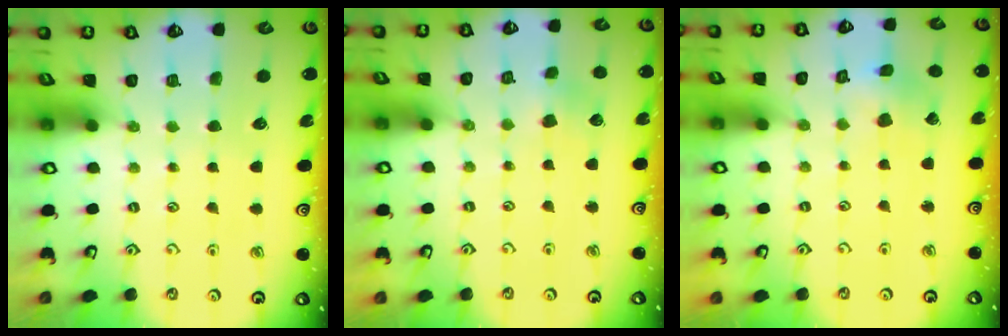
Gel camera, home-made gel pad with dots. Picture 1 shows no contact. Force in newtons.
{"total": 3.2, "press": 3.1, "slide": 0.5}
{"total": 2.6, "press": 2.5, "slide": 0.3}